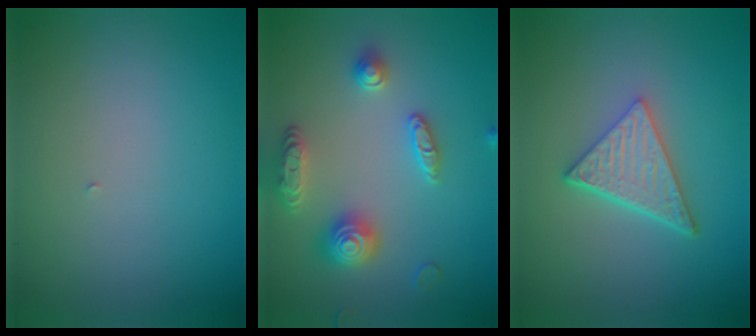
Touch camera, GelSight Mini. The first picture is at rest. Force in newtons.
{"total": 3.8, "press": 3.7, "slide": 0.6}
{"total": 4.7, "press": 3.4, "slide": 3.3}